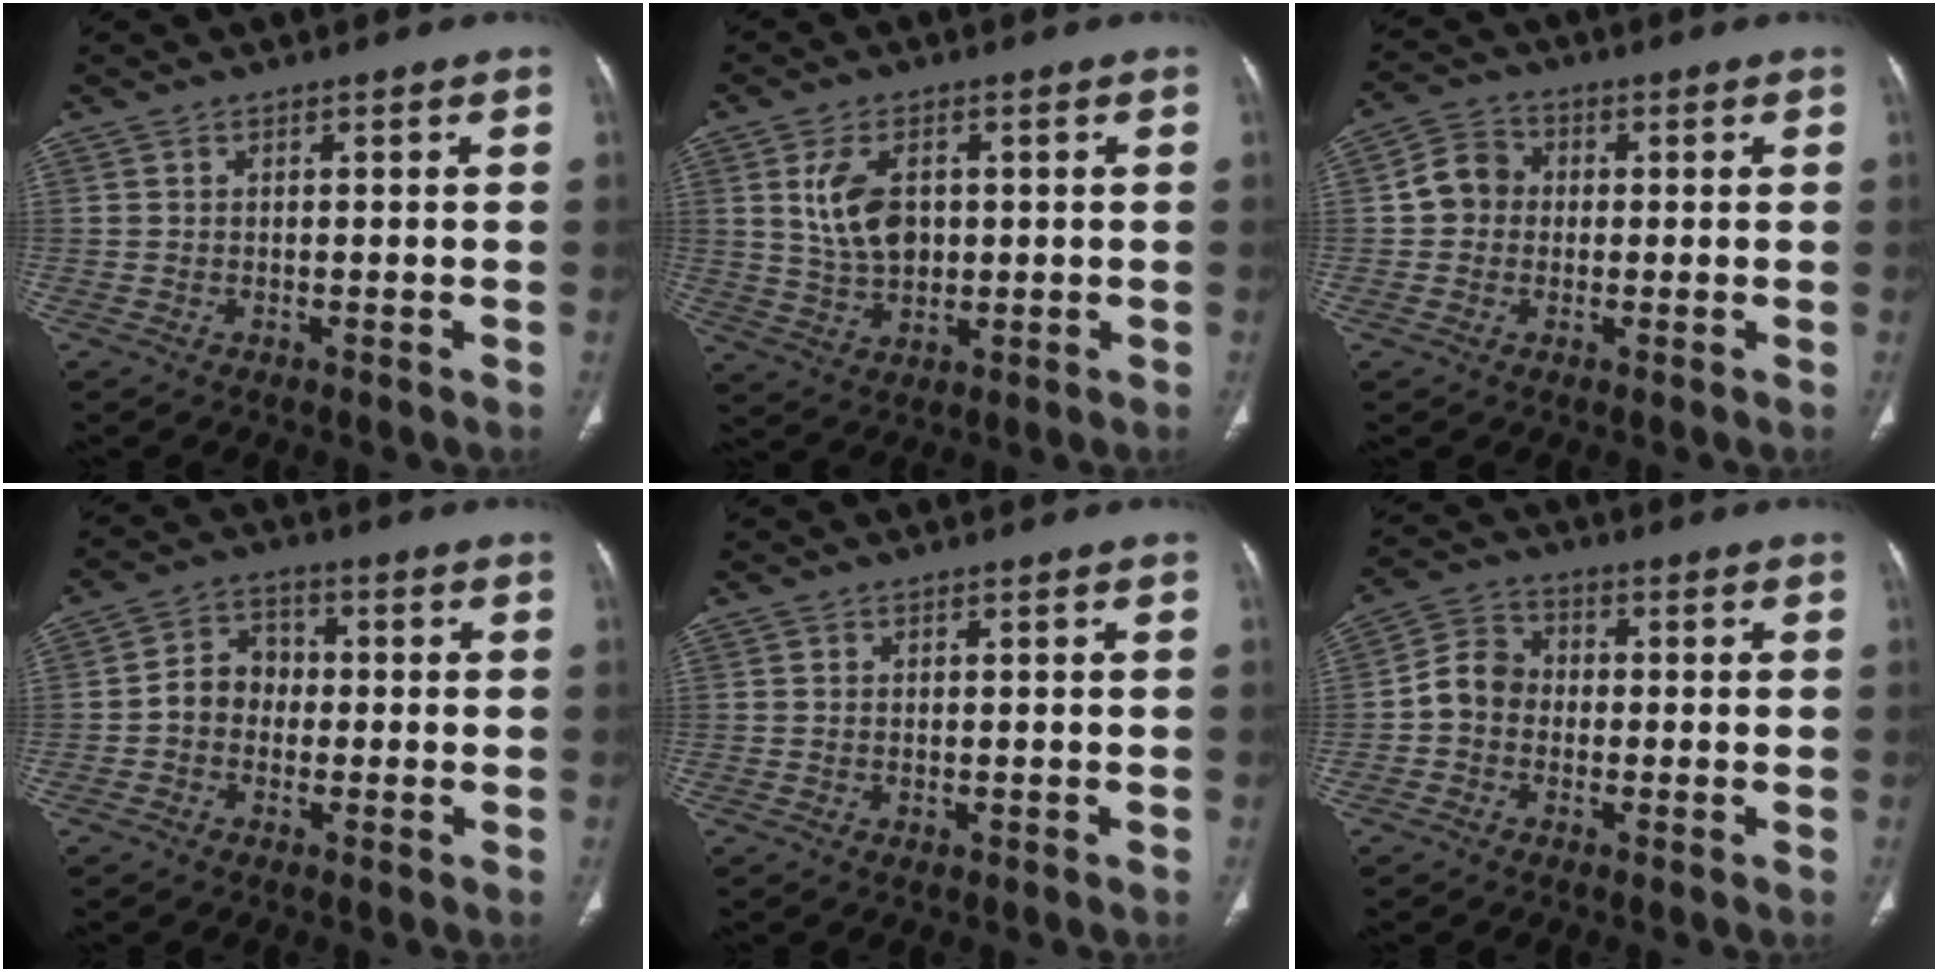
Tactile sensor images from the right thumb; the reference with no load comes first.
{"total": 8.6, "force": [1.7, 5.5, 6.4], "torque": [-0.110, -0.004, 0.041]}
{"total": 5.8, "force": [0.0, 5.3, 2.5], "torque": [-0.027, 0.015, -0.010]}
{"total": 5.9, "force": [-1.0, 5.0, 3.0], "torque": [-0.030, 0.025, -0.030]}
{"total": 0.6, "force": [-0.2, 0.3, 0.4], "torque": [-0.011, -0.001, 0.000]}
{"total": 6.4, "force": [-1.2, 5.4, 3.1], "torque": [-0.038, 0.024, -0.036]}